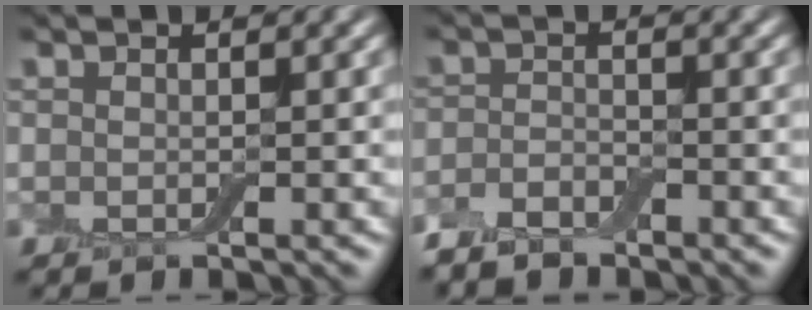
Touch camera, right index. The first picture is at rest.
{"total": 2.5, "force": [-2.2, 0.9, 0.9], "torque": [-0.019, 0.000, -0.050]}